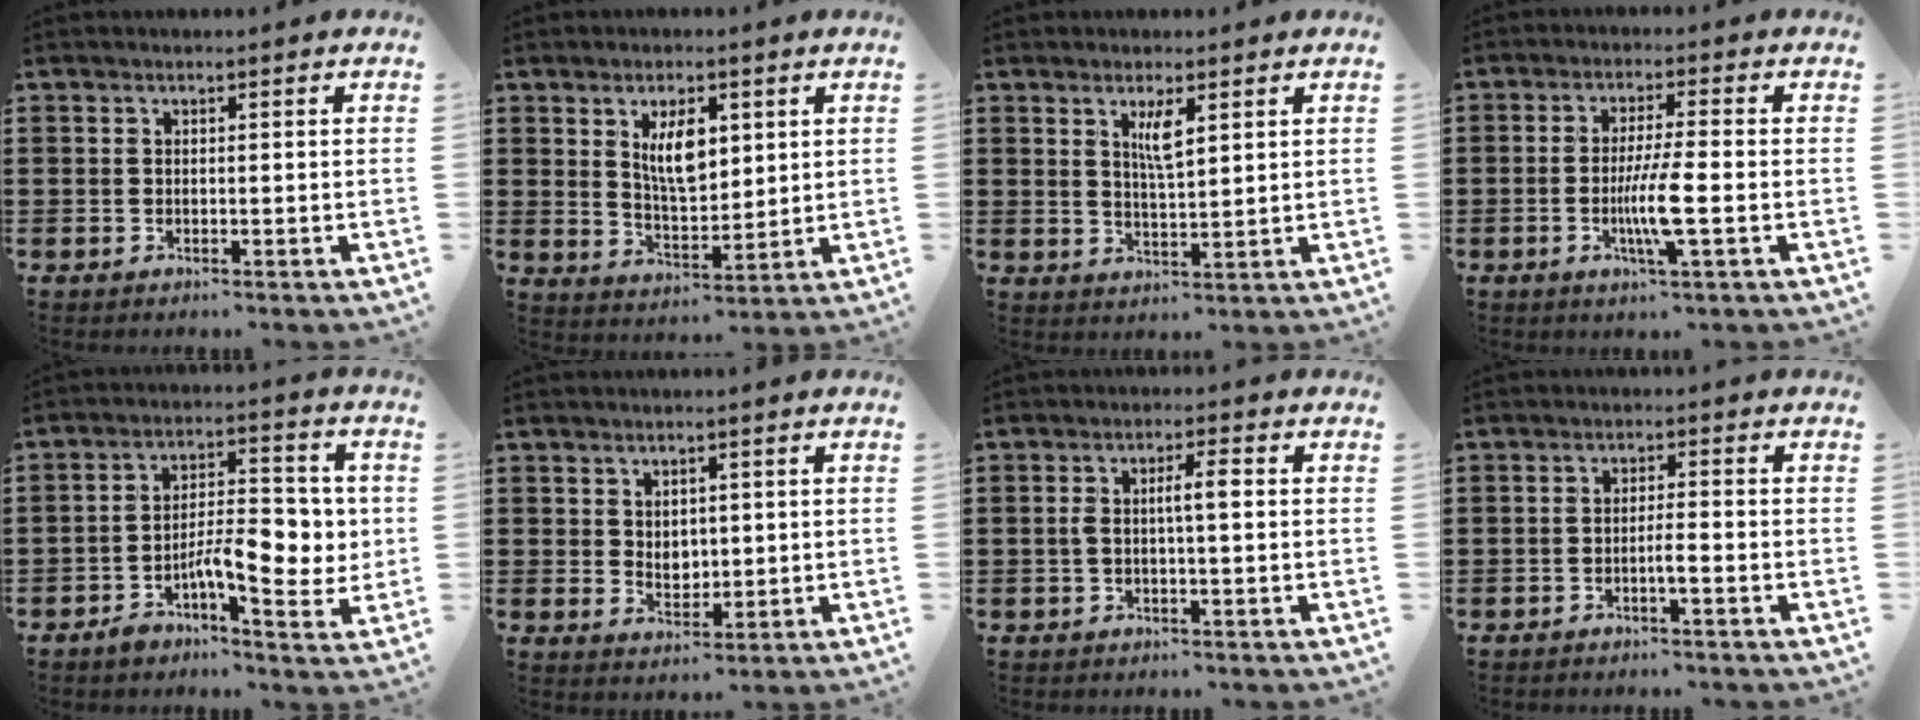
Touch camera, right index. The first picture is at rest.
{"total": 6.9, "force": [2.5, 3.1, 5.6], "torque": [-0.105, 0.003, 0.040]}
{"total": 3.8, "force": [1.8, 0.9, 3.2], "torque": [-0.060, 0.002, 0.028]}
{"total": 6.7, "force": [-1.6, 0.4, 6.4], "torque": [-0.129, -0.016, -0.034]}
{"total": 9.2, "force": [-2.1, 4.2, 8.0], "torque": [-0.109, 0.006, -0.037]}
{"total": 2.8, "force": [1.3, 2.1, 1.1], "torque": [-0.021, 0.006, 0.021]}
{"total": 3.5, "force": [-0.1, 0.7, 3.4], "torque": [-0.064, 0.005, -0.005]}
{"total": 2.2, "force": [-1.3, -0.1, 1.8], "torque": [-0.032, -0.003, -0.023]}